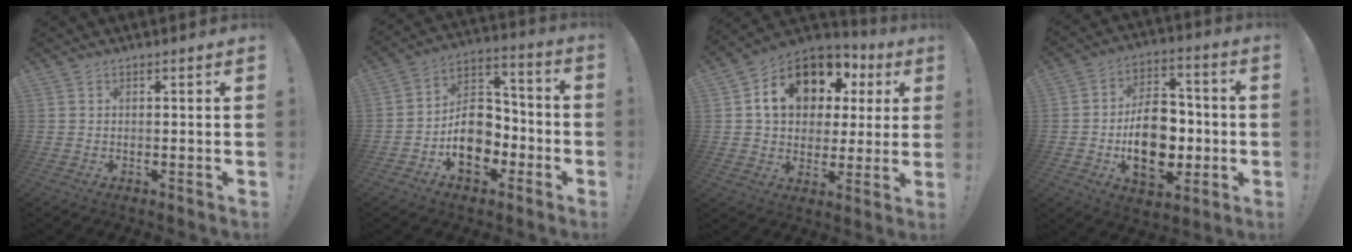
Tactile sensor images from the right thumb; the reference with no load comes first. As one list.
[{"total": 14.7, "force": [-5.1, 10.9, 8.5], "torque": [-0.116, 0.034, -0.080]}, {"total": 16.6, "force": [6.2, 11.9, 9.8], "torque": [-0.151, -0.011, 0.119]}, {"total": 17.7, "force": [-3.1, 11.8, 12.8], "torque": [-0.202, 0.014, -0.044]}]